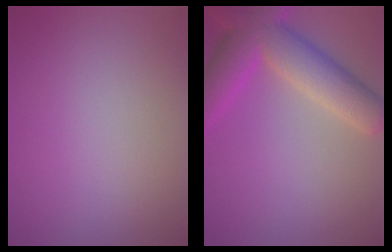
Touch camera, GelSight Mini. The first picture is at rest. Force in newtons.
{"total": 8.0, "press": 8.0, "slide": 0.5}